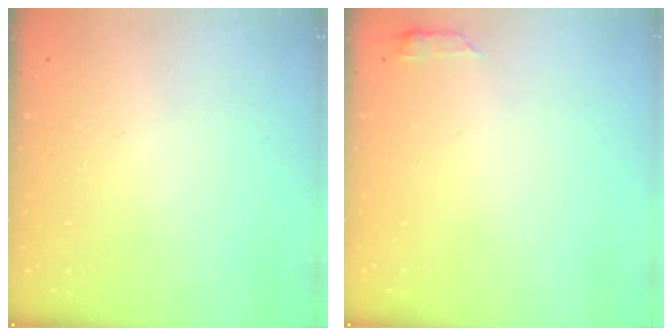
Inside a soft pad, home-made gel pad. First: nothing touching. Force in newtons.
{"total": 2.9, "press": 2.8, "slide": 0.6}